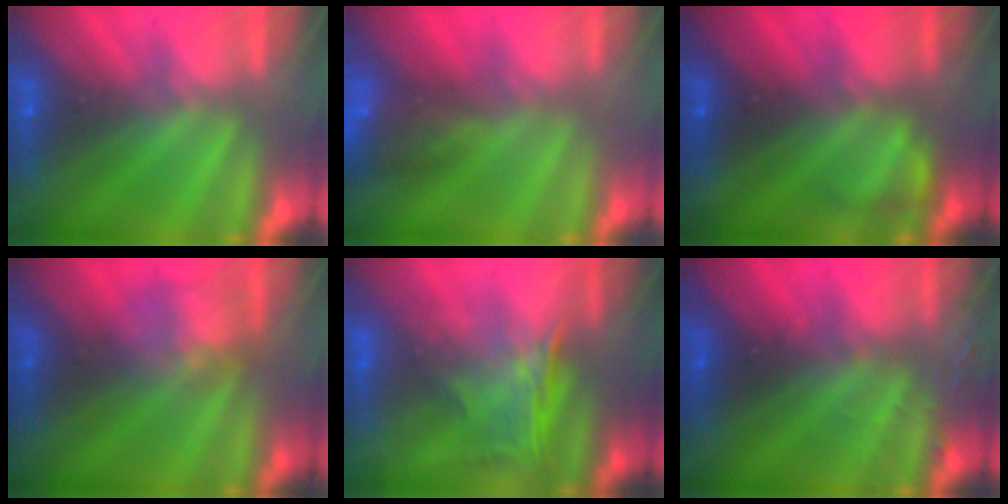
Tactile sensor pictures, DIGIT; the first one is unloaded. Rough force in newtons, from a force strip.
{"total": 7.8}
{"total": 2.3}
{"total": 2.3}
{"total": 1.3}
{"total": 3.2}